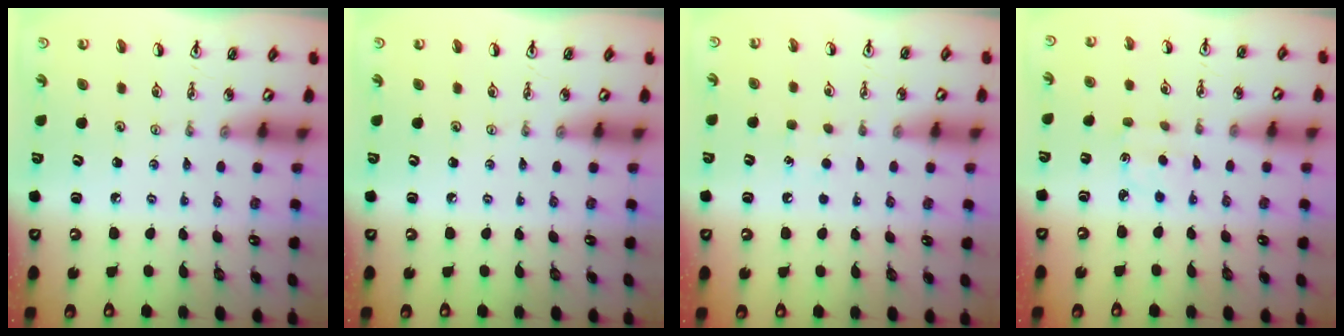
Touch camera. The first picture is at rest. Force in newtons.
{"total": 0.0}
{"total": 5.3, "press": 5.3, "slide": 0.7}
{"total": 2.3, "press": 2.3, "slide": 0.3}